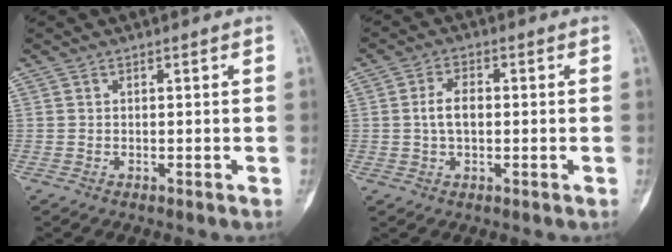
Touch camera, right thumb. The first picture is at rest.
{"total": 4.4, "force": [0.0, 2.5, 3.6], "torque": [-0.067, 0.010, -0.003]}